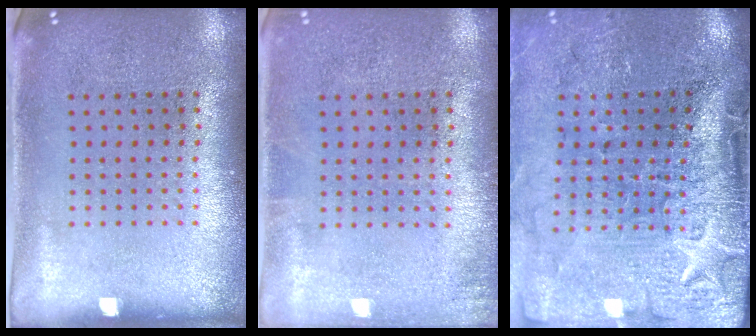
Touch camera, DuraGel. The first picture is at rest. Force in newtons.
{"total": 0.8, "press": 0.8, "slide": 0.1}
{"total": 4.6, "press": 3.7, "slide": 2.7}